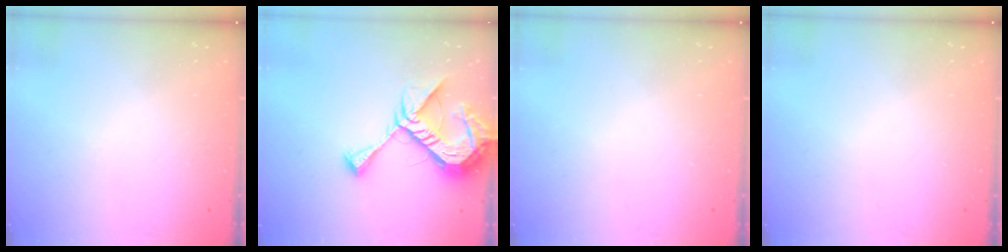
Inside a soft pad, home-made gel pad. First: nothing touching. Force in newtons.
{"total": 14.7, "press": 14.6, "slide": 1.4}
{"total": 0.0}
{"total": 0.0}